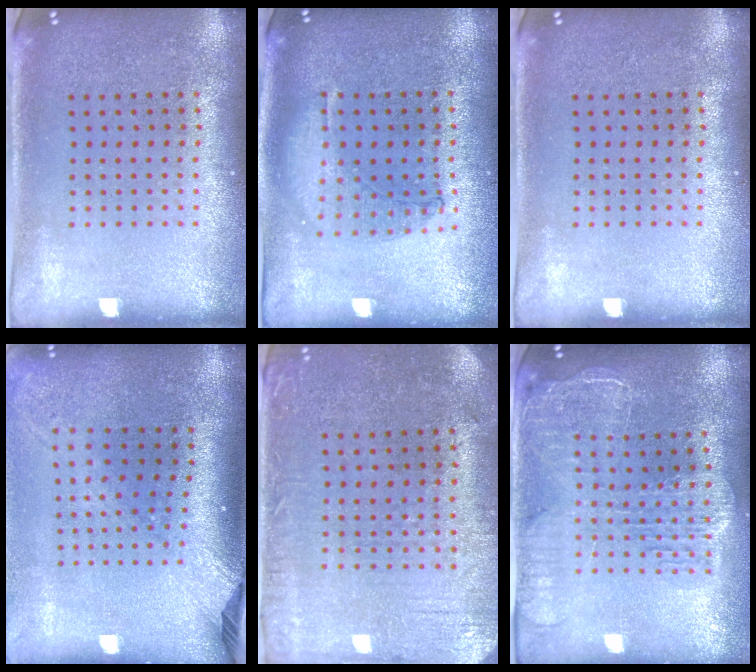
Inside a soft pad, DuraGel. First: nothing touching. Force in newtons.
{"total": 1.0, "press": 0.9, "slide": 0.3}
{"total": 0.0}
{"total": 2.4, "press": 1.8, "slide": 1.6}
{"total": 0.6, "press": 0.3, "slide": 0.5}
{"total": 2.3, "press": 2.0, "slide": 1.1}